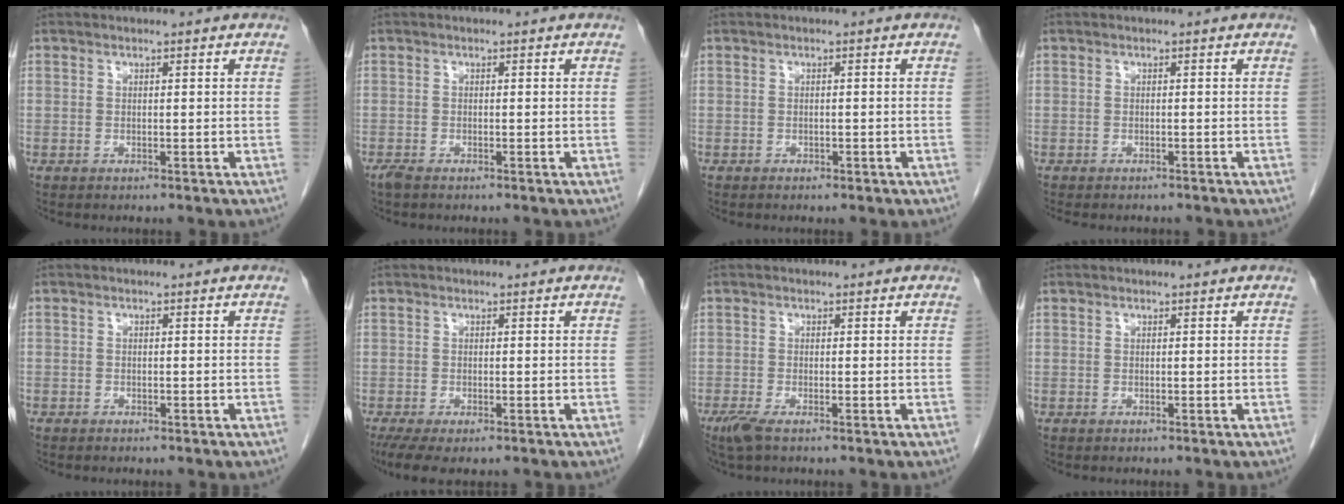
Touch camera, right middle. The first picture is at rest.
{"total": 1.3, "force": [-1.0, 0.3, 0.7], "torque": [-0.023, -0.005, -0.020]}
{"total": 1.2, "force": [-0.8, 0.6, 0.7], "torque": [-0.014, -0.002, -0.007]}
{"total": 5.4, "force": [-4.7, 1.6, 2.1], "torque": [-0.027, -0.007, -0.060]}
{"total": 1.1, "force": [-0.9, 0.5, 0.3], "torque": [-0.012, 0.000, -0.013]}
{"total": 6.0, "force": [-4.1, 2.0, 3.9], "torque": [-0.068, -0.018, -0.065]}
{"total": 2.7, "force": [-1.8, 0.5, 2.0], "torque": [-0.046, -0.009, -0.036]}
{"total": 0.0}